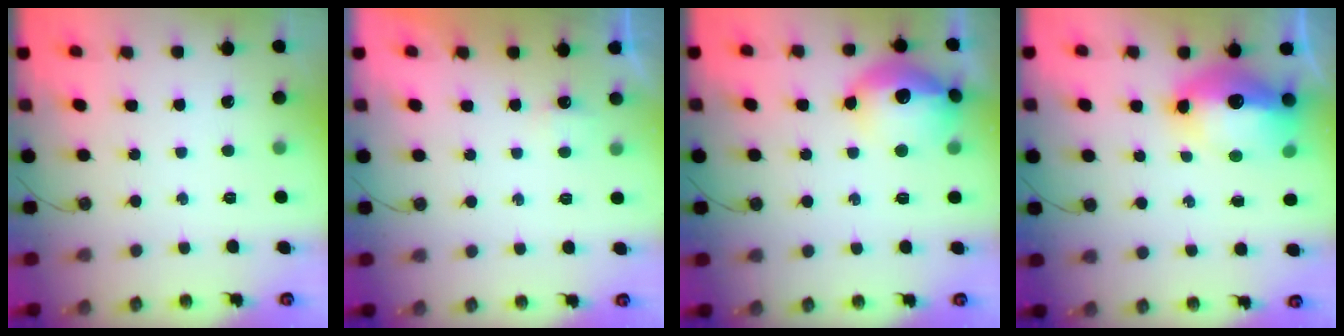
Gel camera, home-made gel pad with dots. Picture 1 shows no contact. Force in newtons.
{"total": 2.8, "press": 2.8, "slide": 0.4}
{"total": 17.0, "press": 17.0, "slide": 1.3}
{"total": 15.9, "press": 15.3, "slide": 4.2}